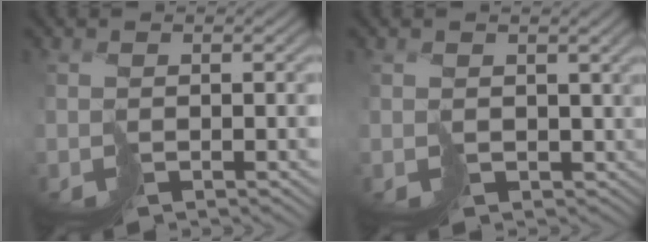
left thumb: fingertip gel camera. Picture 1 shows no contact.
{"total": 3.6, "force": [0.5, 3.1, 1.7], "torque": [-0.050, -0.016, 0.007]}